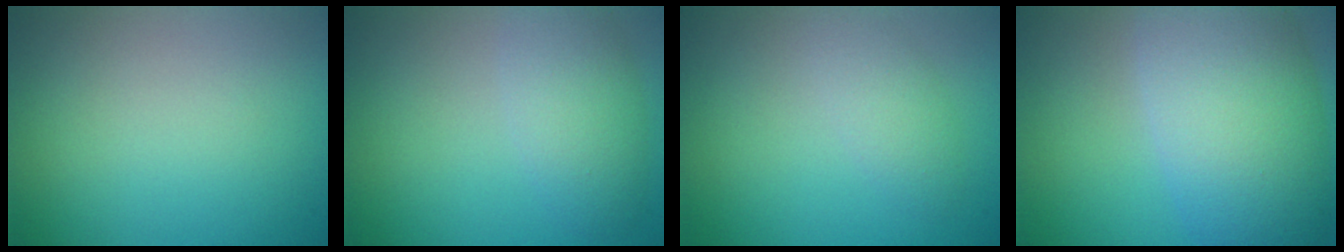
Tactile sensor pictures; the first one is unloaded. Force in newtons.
{"total": 3.5, "press": 3.5, "slide": 0.1}
{"total": 2.1, "press": 2.1, "slide": 0.1}
{"total": 10.4, "press": 10.4, "slide": 0.4}